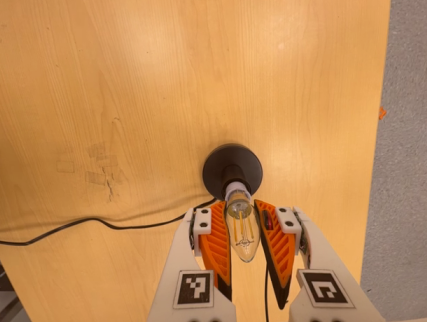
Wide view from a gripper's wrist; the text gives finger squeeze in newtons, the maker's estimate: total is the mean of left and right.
{"total": 21.3, "left": 22.6, "right": 19.9}